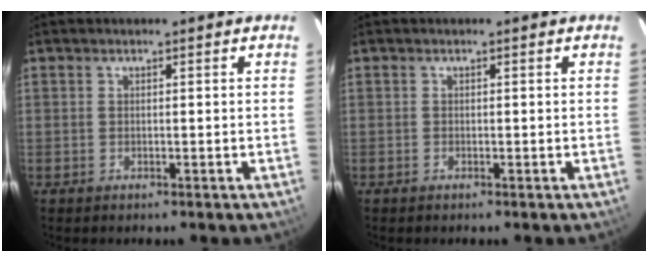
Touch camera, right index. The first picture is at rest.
{"total": 0.0}